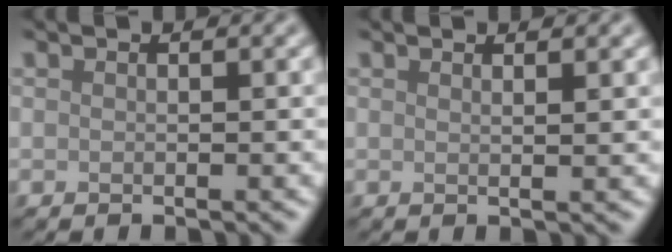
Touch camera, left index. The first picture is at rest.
{"total": 1.8, "force": [1.0, 0.6, 1.4], "torque": [-0.012, 0.002, 0.004]}